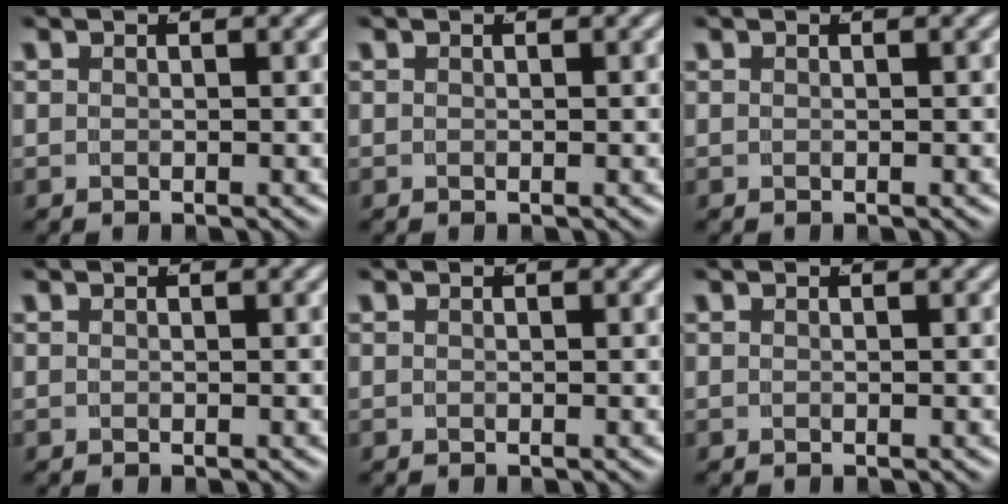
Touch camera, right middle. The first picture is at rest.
{"total": 0.0}
{"total": 0.0}
{"total": 0.0}
{"total": 0.0}
{"total": 0.0}